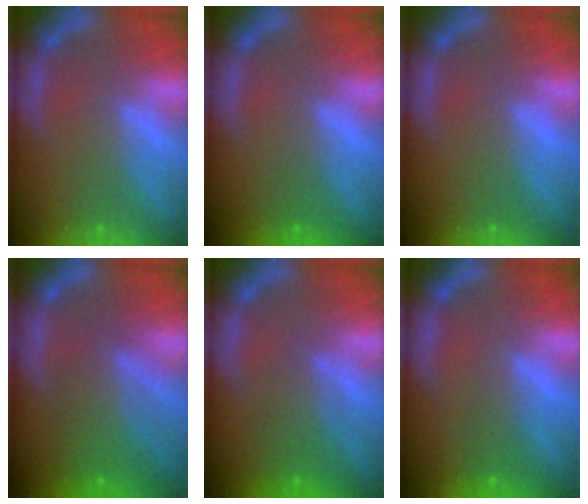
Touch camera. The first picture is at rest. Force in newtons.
{"total": 0.9}
{"total": 0.0}
{"total": 6.5}
{"total": 3.5}
{"total": 1.5}